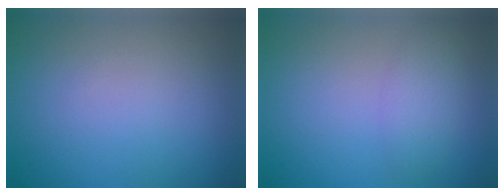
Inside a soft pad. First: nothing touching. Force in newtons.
{"total": 2.2, "press": 2.2, "slide": 0.1}